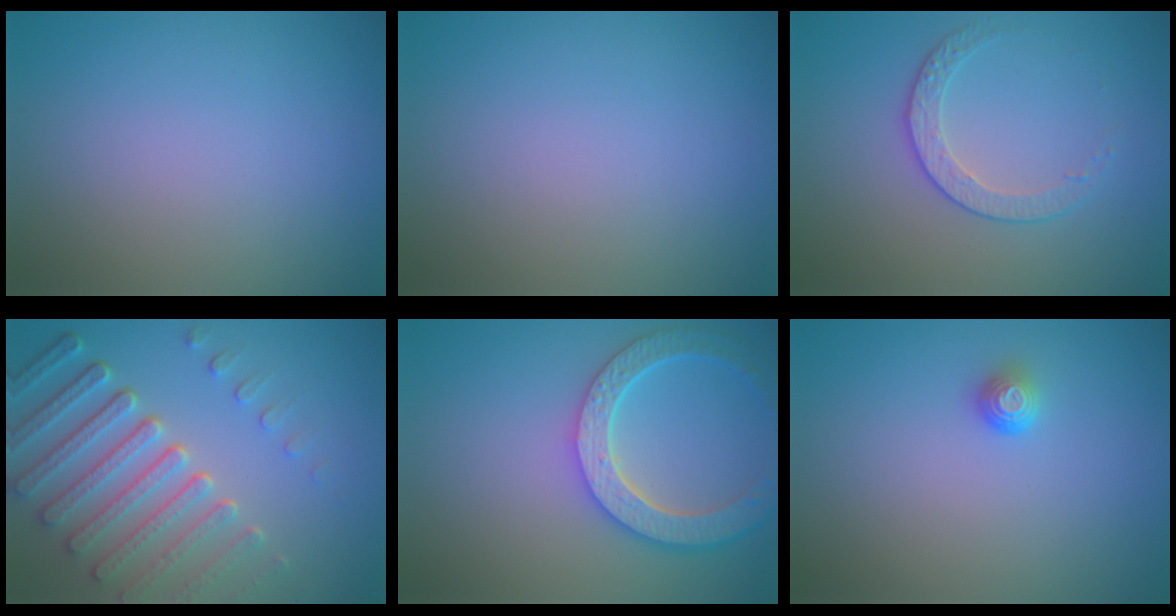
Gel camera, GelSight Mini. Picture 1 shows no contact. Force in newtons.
{"total": 0.0}
{"total": 2.2, "press": 1.7, "slide": 1.4}
{"total": 7.0, "press": 5.3, "slide": 4.5}
{"total": 5.9, "press": 4.7, "slide": 3.5}
{"total": 1.2, "press": 1.0, "slide": 0.6}